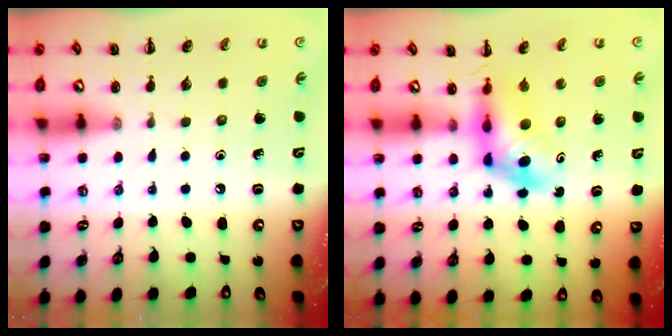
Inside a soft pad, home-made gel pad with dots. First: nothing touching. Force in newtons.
{"total": 5.0, "press": 4.9, "slide": 0.9}